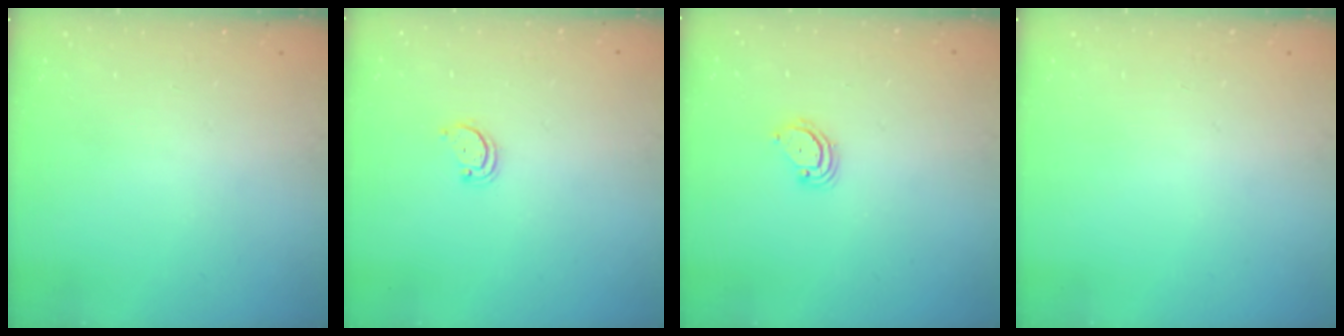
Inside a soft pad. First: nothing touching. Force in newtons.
{"total": 2.2, "press": 2.2, "slide": 0.2}
{"total": 3.2, "press": 3.2, "slide": 0.3}
{"total": 0.0}